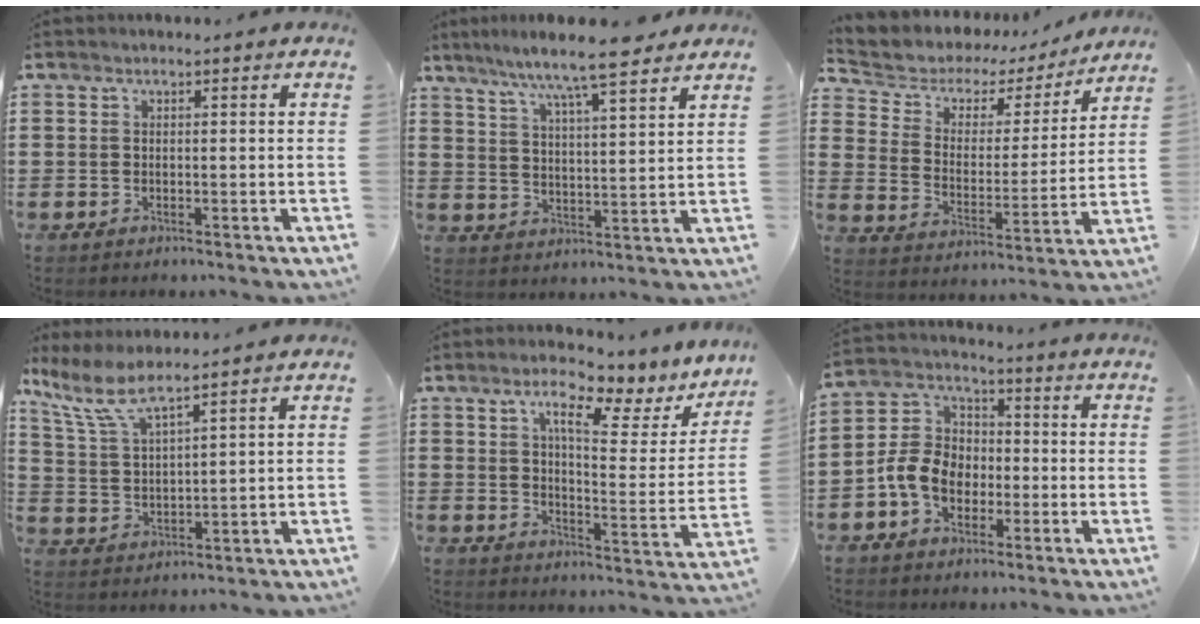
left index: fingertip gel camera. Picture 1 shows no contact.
{"total": 8.0, "force": [6.9, 0.2, 4.0], "torque": [-0.099, -0.028, 0.119]}
{"total": 4.4, "force": [3.2, 3.0, 0.9], "torque": [-0.045, -0.018, 0.046]}
{"total": 6.9, "force": [5.6, 1.0, 3.9], "torque": [-0.096, -0.018, 0.101]}
{"total": 9.2, "force": [6.4, 2.0, 6.3], "torque": [-0.104, -0.036, 0.099]}
{"total": 7.6, "force": [-2.6, 5.8, 4.1], "torque": [-0.115, 0.013, -0.058]}